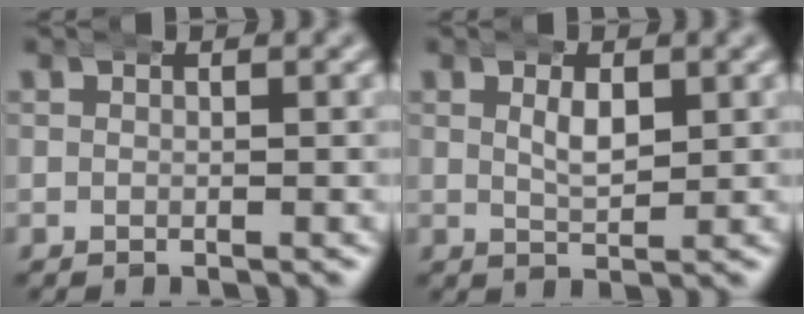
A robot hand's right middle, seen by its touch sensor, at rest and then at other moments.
{"total": 2.7, "force": [1.1, 1.2, 2.2], "torque": [-0.033, -0.003, 0.022]}